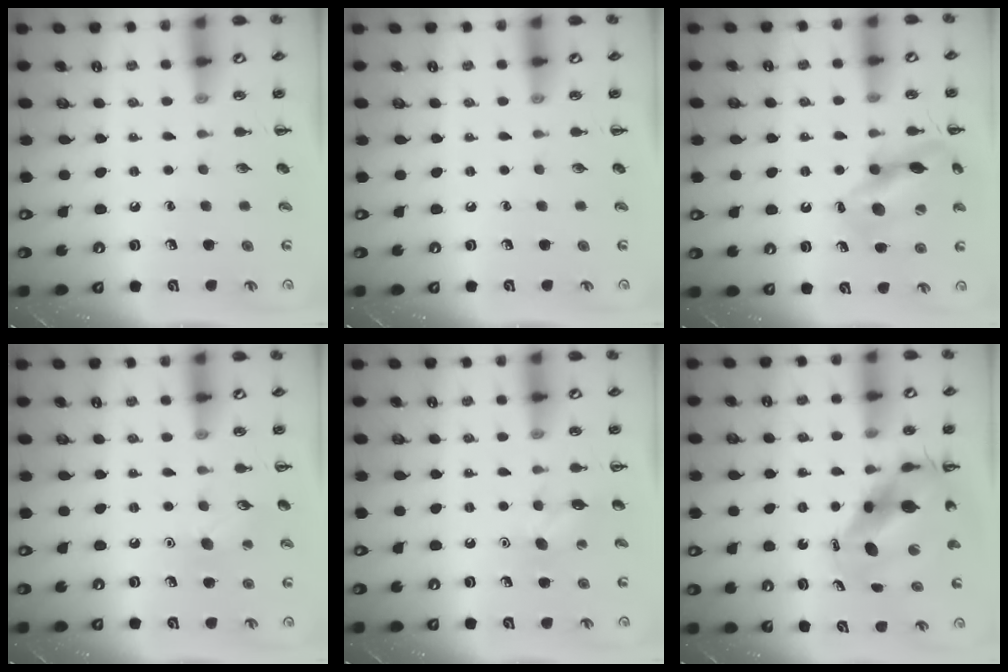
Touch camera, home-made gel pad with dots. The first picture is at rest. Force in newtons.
{"total": 0.0}
{"total": 14.0, "press": 13.9, "slide": 1.4}
{"total": 8.6, "press": 8.3, "slide": 2.1}
{"total": 6.6, "press": 6.4, "slide": 1.7}
{"total": 10.0, "press": 9.7, "slide": 2.7}